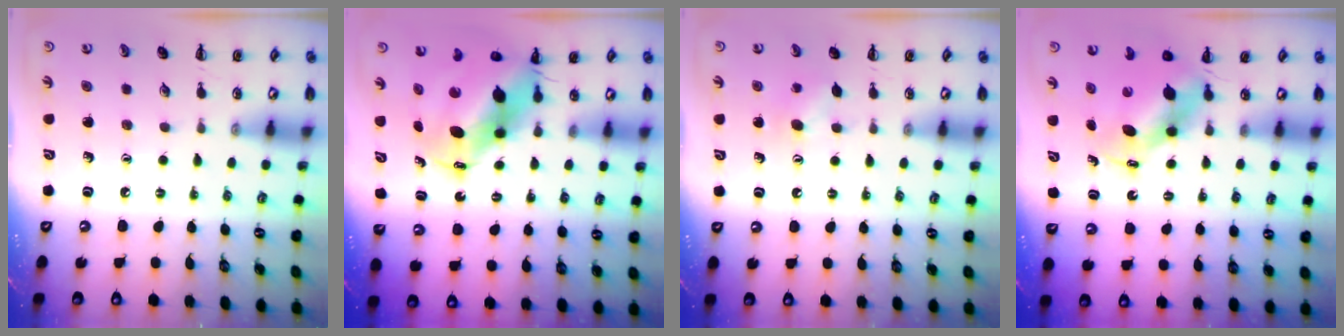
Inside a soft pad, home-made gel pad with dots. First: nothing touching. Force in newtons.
{"total": 10.9, "press": 10.5, "slide": 3.0}
{"total": 4.9, "press": 4.8, "slide": 0.8}
{"total": 5.6, "press": 5.3, "slide": 1.8}